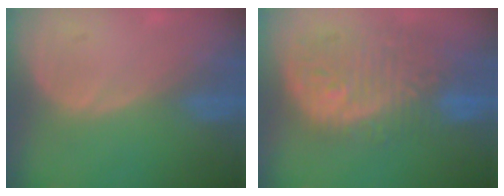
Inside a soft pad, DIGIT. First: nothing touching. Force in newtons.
{"total": 12.1, "press": 10.8, "slide": 5.6}